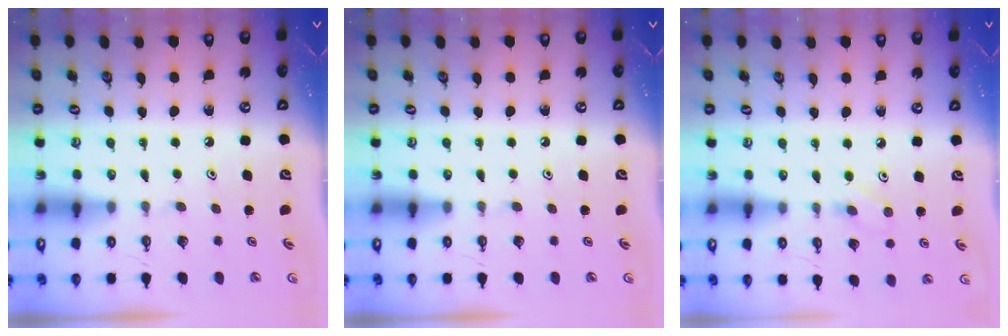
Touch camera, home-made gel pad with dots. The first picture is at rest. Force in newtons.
{"total": 0.0}
{"total": 3.7, "press": 3.7, "slide": 0.5}